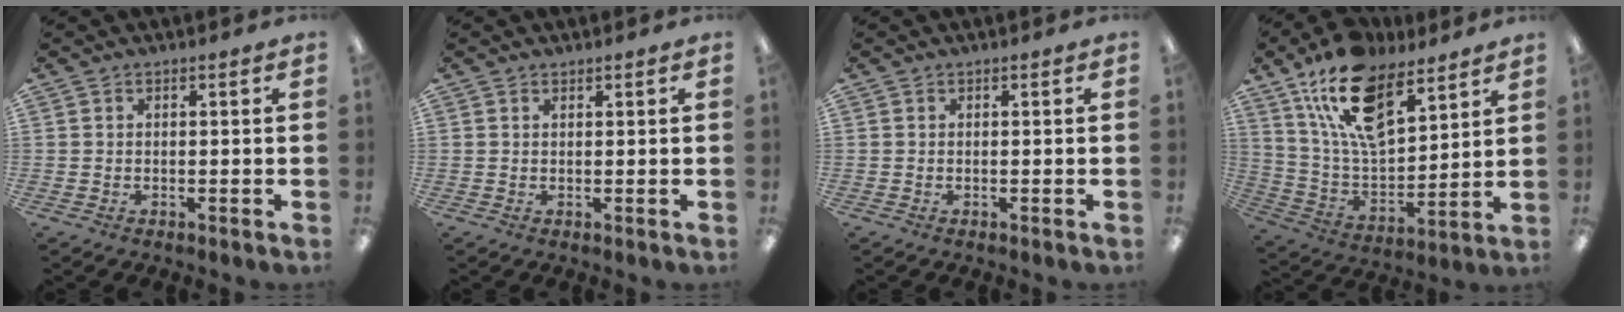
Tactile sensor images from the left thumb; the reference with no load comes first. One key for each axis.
{"total": 0.5, "fx": 0.5, "fy": 0.2, "fz": 0.2, "tx": -0.006, "ty": 0.001, "tz": 0.008}
{"total": 0.0}
{"total": 18.9, "fx": 12.3, "fy": 8.9, "fz": 11.4, "tx": -0.216, "ty": -0.053, "tz": 0.222}